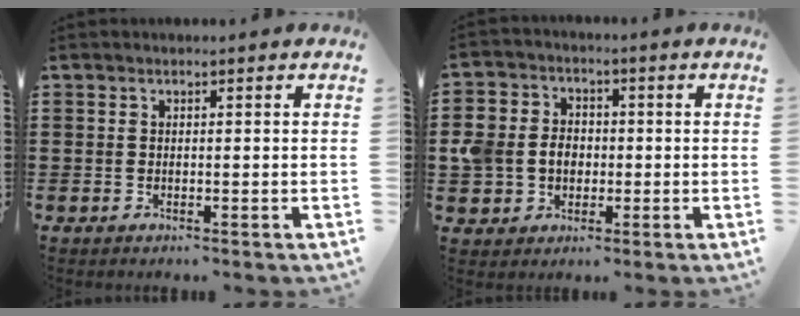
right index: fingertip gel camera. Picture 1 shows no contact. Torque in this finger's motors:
{"motor_torque": [1.26, 0.88, 0.20, 0.14]}